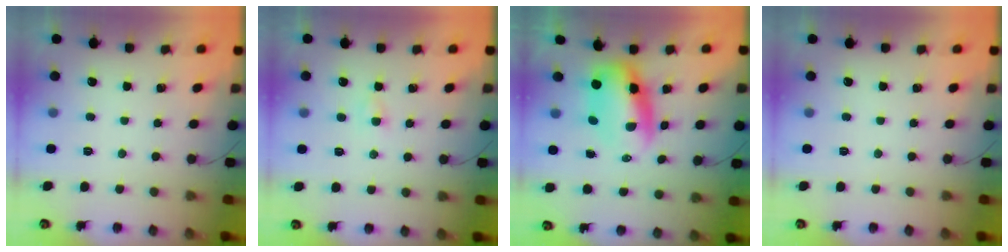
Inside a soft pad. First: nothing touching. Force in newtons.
{"total": 1.5, "press": 1.4, "slide": 0.6}
{"total": 7.5, "press": 7.2, "slide": 2.1}
{"total": 0.0}